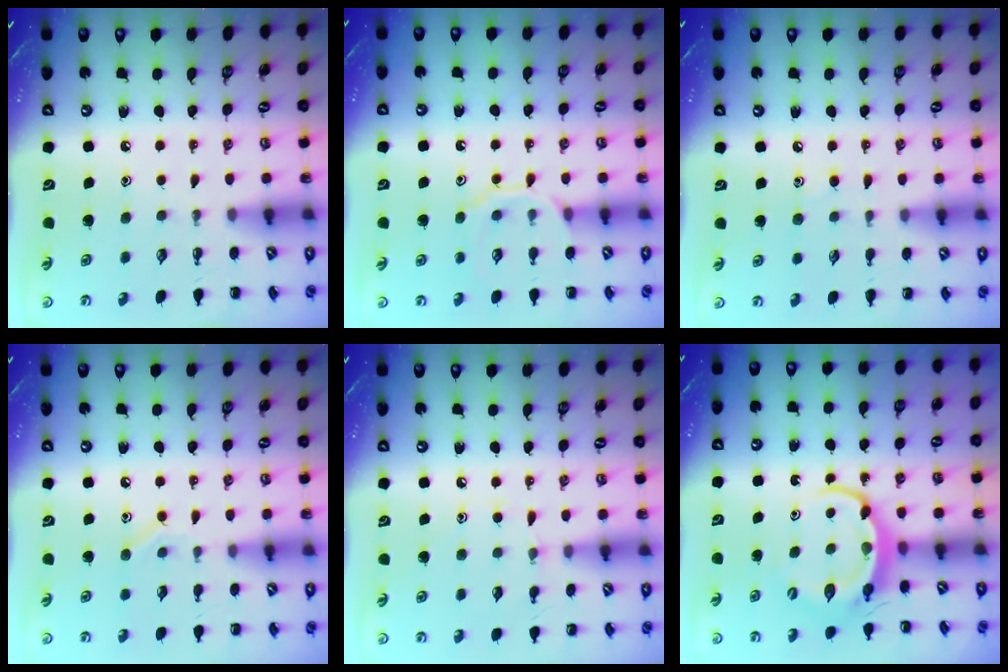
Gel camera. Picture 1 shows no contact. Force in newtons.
{"total": 9.5, "press": 9.5, "slide": 0.6}
{"total": 4.2, "press": 4.0, "slide": 1.3}
{"total": 8.0, "press": 7.8, "slide": 1.8}
{"total": 6.7, "press": 6.4, "slide": 2.0}
{"total": 6.2, "press": 6.1, "slide": 0.8}